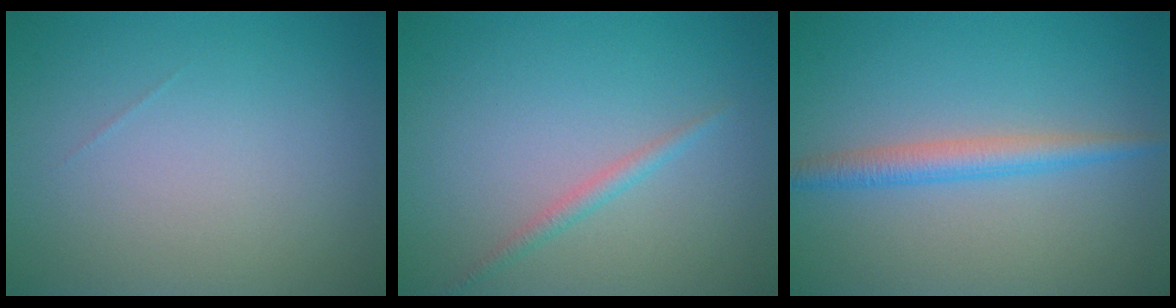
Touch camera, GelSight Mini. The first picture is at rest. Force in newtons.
{"total": 1.2, "press": 1.2, "slide": 0.0}
{"total": 2.7, "press": 2.7, "slide": 0.1}